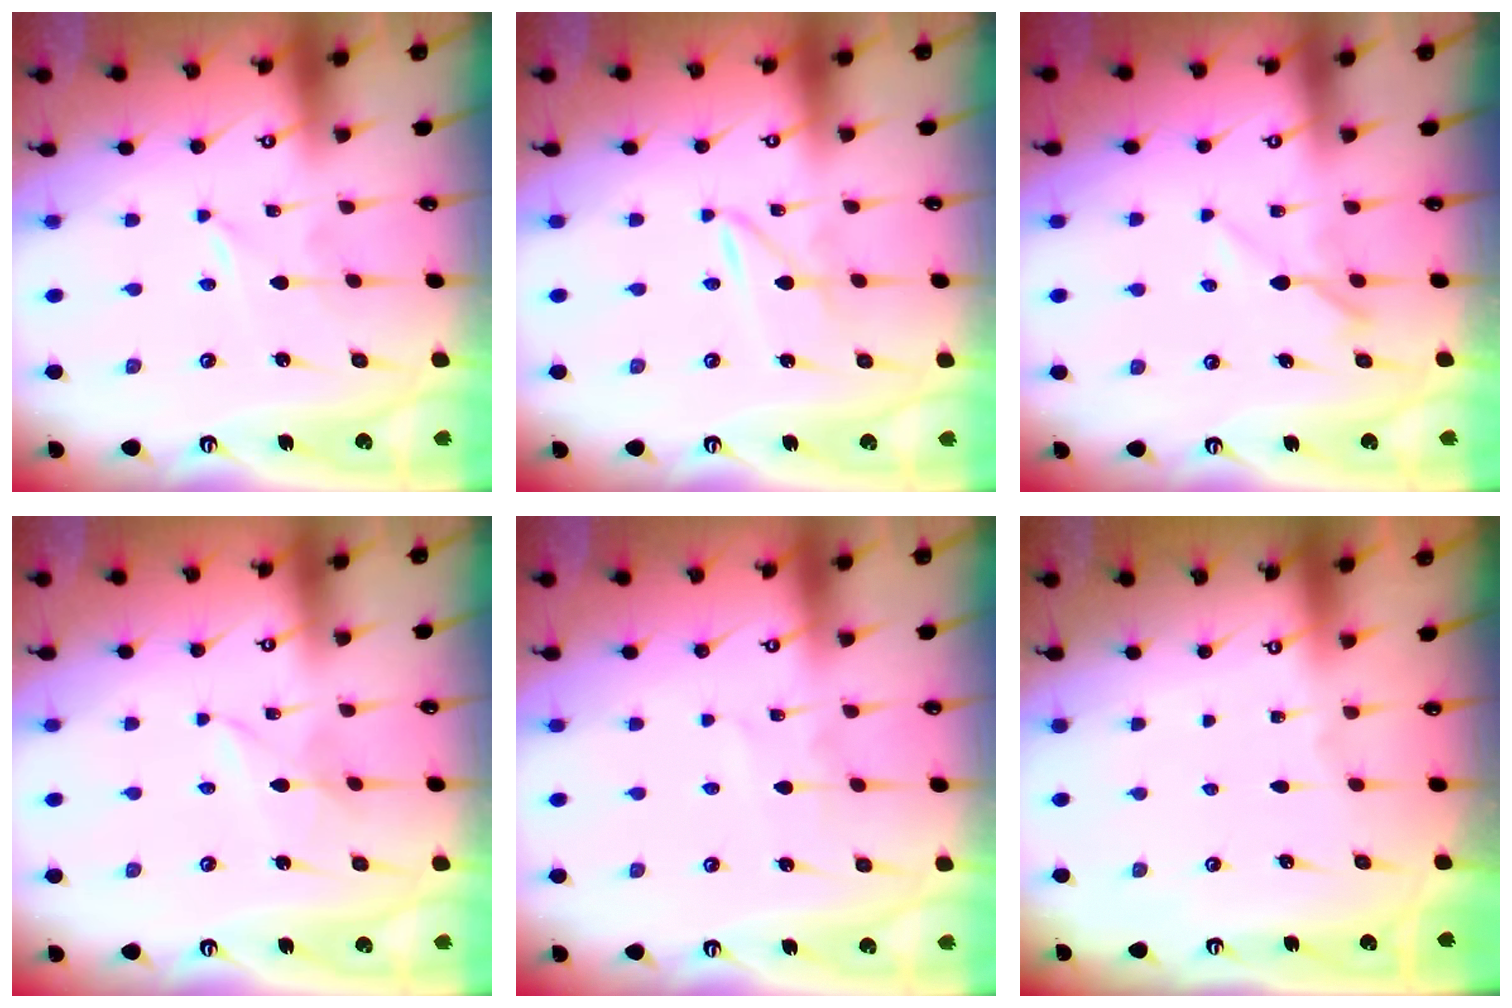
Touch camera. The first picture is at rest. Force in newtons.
{"total": 2.6, "press": 2.6, "slide": 0.2}
{"total": 5.3, "press": 5.2, "slide": 0.9}
{"total": 1.7, "press": 1.6, "slide": 0.2}
{"total": 2.7, "press": 2.7, "slide": 0.3}
{"total": 0.0}